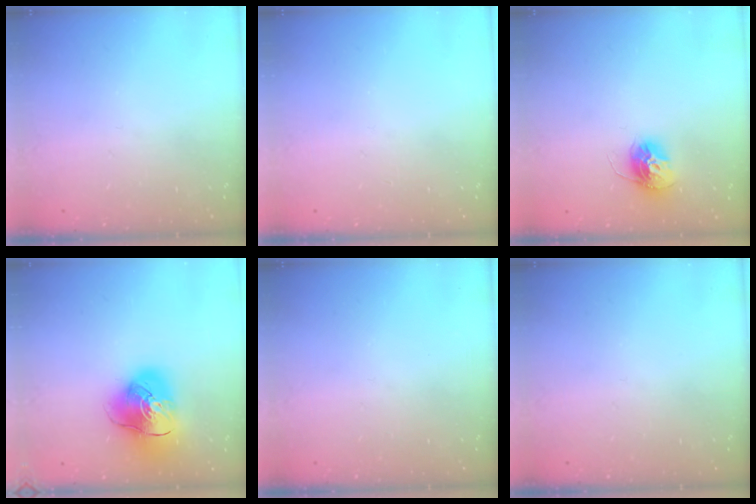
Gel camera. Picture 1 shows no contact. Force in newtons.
{"total": 0.0}
{"total": 12.1, "press": 12.1, "slide": 1.1}
{"total": 15.6, "press": 15.5, "slide": 2.4}
{"total": 0.0}
{"total": 0.0}